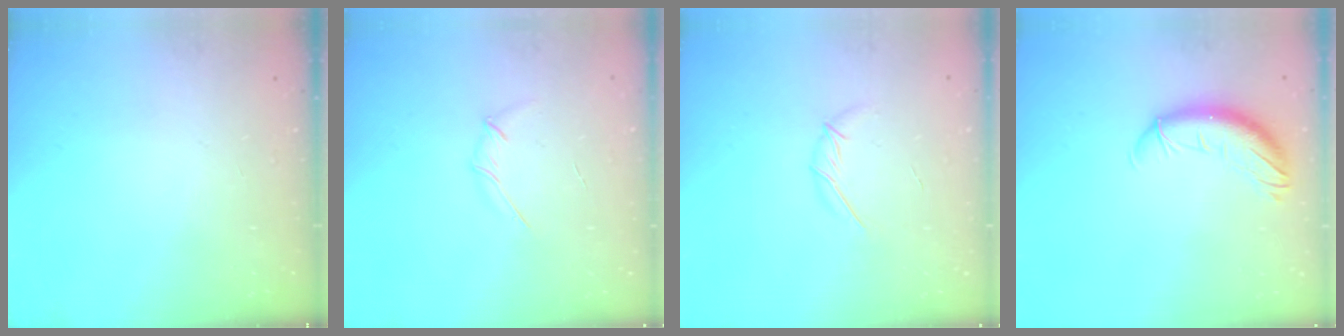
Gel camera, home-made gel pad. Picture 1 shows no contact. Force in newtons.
{"total": 3.3, "press": 3.2, "slide": 0.9}
{"total": 5.7, "press": 5.7, "slide": 0.9}
{"total": 11.2, "press": 11.1, "slide": 1.7}